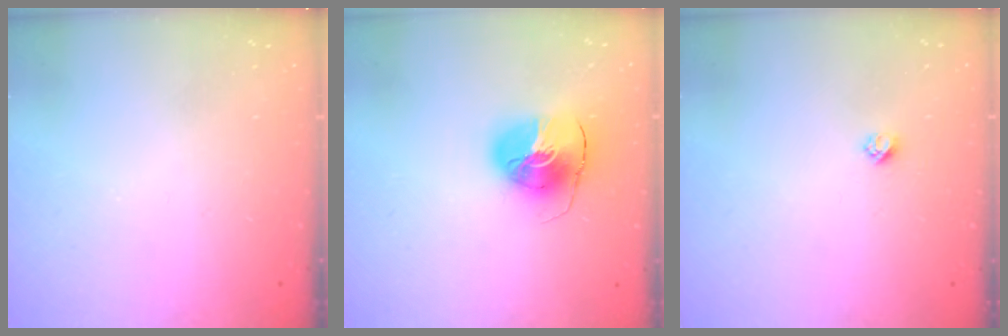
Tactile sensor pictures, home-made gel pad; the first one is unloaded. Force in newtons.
{"total": 9.3, "press": 9.2, "slide": 1.3}
{"total": 2.4, "press": 2.4, "slide": 0.2}